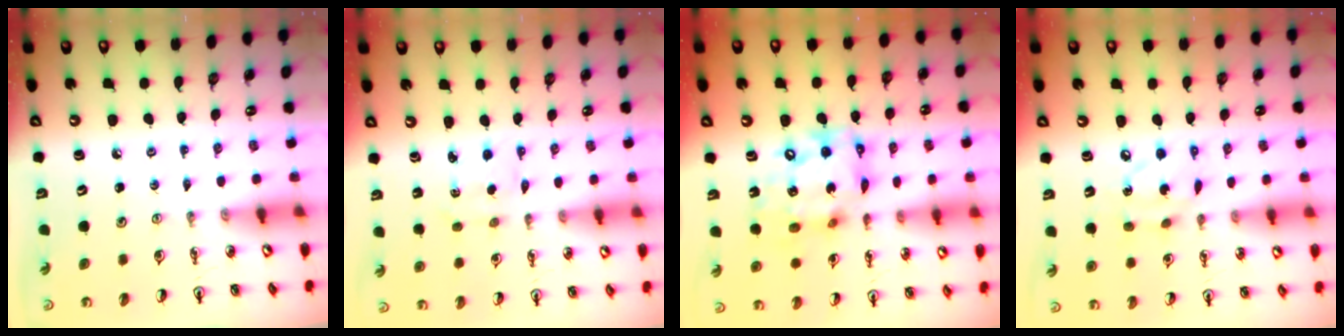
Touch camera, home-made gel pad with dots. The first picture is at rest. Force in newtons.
{"total": 2.3, "press": 2.1, "slide": 0.7}
{"total": 16.0, "press": 15.9, "slide": 1.4}
{"total": 8.9, "press": 8.9, "slide": 0.5}